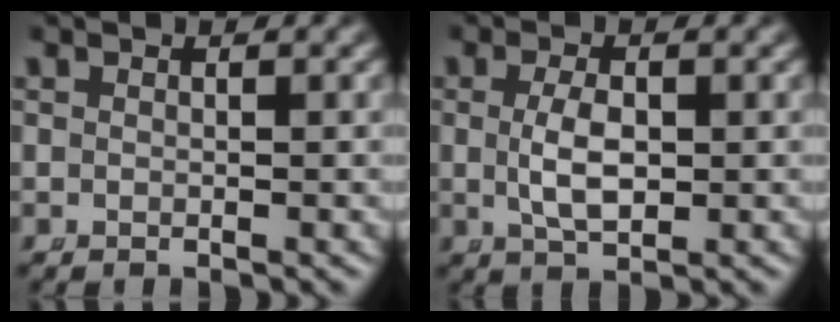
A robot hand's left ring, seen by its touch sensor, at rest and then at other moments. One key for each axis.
{"total": 3.2, "fx": -0.2, "fy": 1.3, "fz": 2.9, "tx": -0.063, "ty": -0.011, "tz": 0.008}